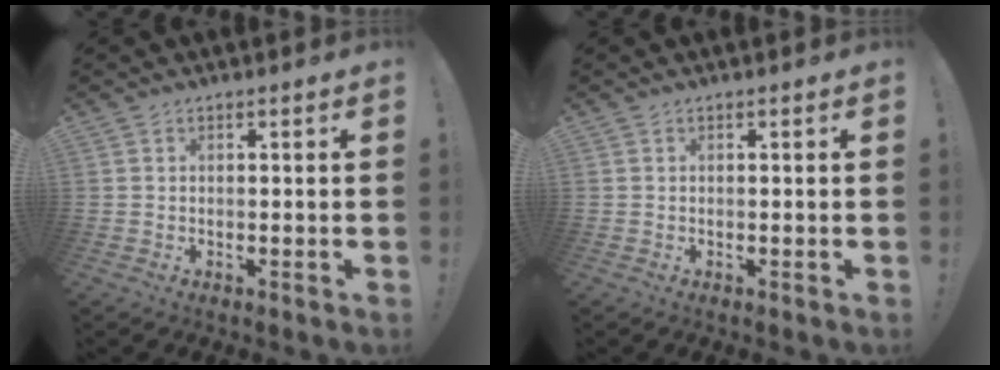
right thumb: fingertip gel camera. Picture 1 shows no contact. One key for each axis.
{"total": 0.0}